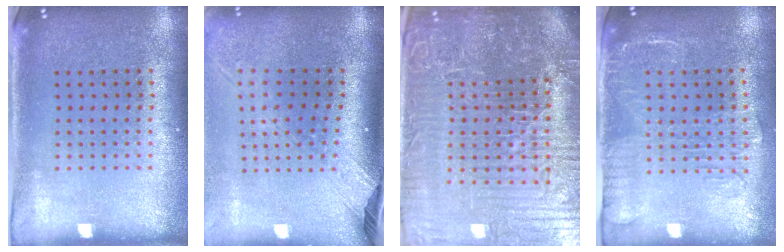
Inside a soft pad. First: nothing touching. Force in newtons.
{"total": 2.6, "press": 2.0, "slide": 1.7}
{"total": 7.3, "press": 6.4, "slide": 3.4}
{"total": 1.9, "press": 1.6, "slide": 1.0}